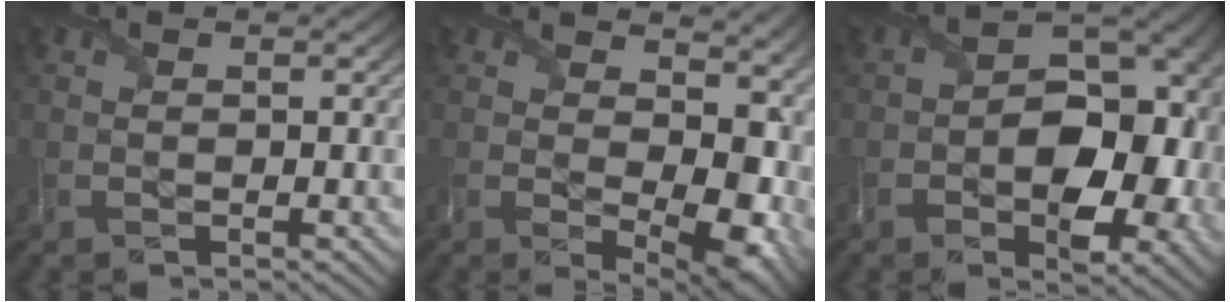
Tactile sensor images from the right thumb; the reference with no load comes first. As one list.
[{"total": 12.4, "force": [1.1, 7.3, 10.0], "torque": [-0.150, -0.031, 0.040]}, {"total": 11.7, "force": [-2.1, 7.2, 9.1], "torque": [-0.125, -0.015, -0.029]}]